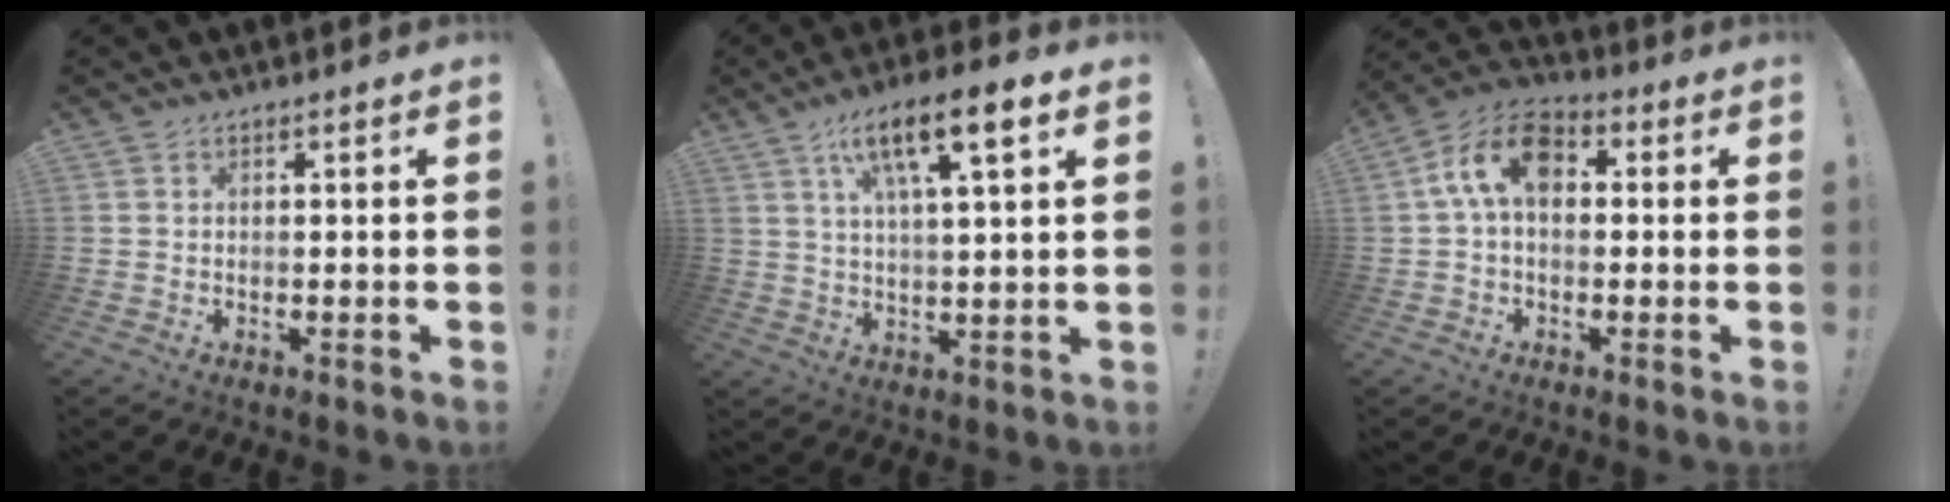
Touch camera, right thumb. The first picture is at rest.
{"total": 12.5, "force": [6.0, 2.8, 10.6], "torque": [-0.171, -0.018, 0.093]}
{"total": 11.9, "force": [2.4, 7.2, 9.2], "torque": [-0.178, 0.013, 0.050]}